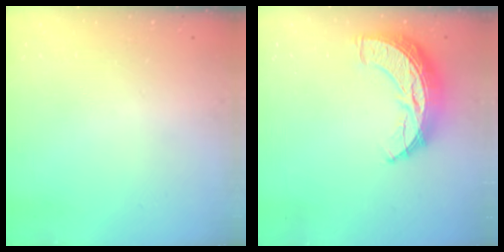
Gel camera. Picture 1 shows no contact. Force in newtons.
{"total": 14.1, "press": 14.1, "slide": 0.6}